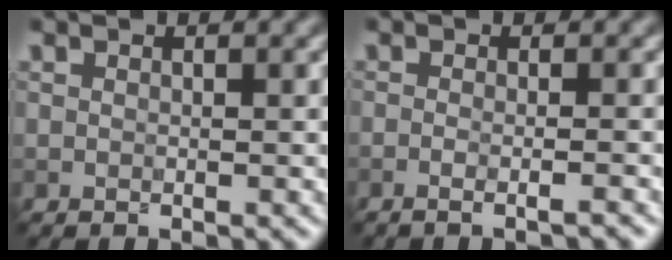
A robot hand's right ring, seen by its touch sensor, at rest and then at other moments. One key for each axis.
{"total": 3.1, "fx": -1.7, "fy": 1.2, "fz": 2.3, "tx": -0.010, "ty": 0.003, "tz": -0.039}